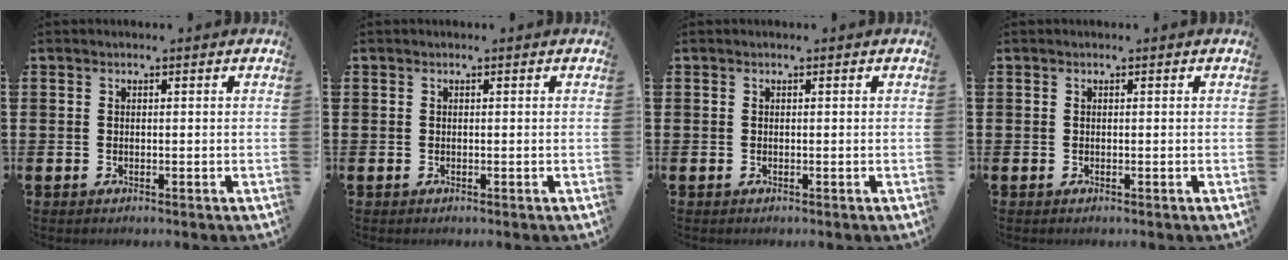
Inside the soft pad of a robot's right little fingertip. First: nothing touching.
{"total": 0.0}
{"total": 0.0}
{"total": 0.0}